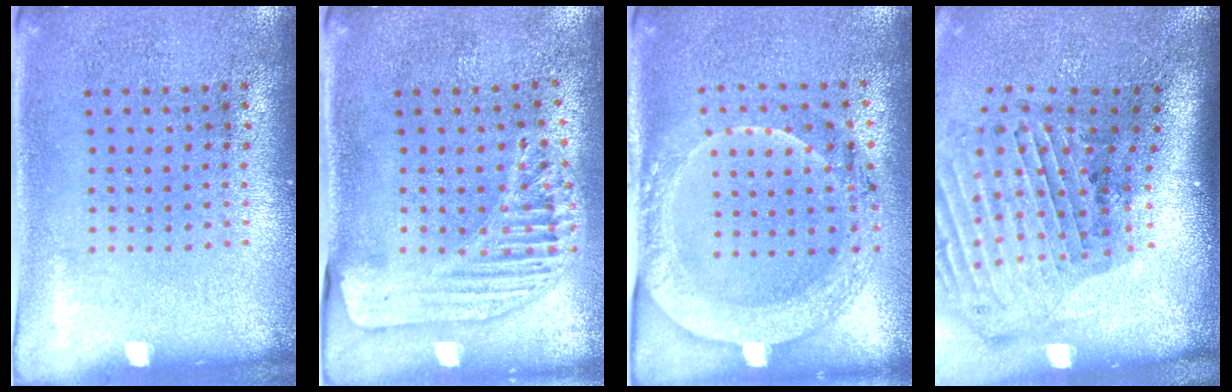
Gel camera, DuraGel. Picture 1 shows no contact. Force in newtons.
{"total": 1.5, "press": 1.5, "slide": 0.3}
{"total": 2.0, "press": 2.0, "slide": 0.5}
{"total": 3.0, "press": 2.2, "slide": 2.0}